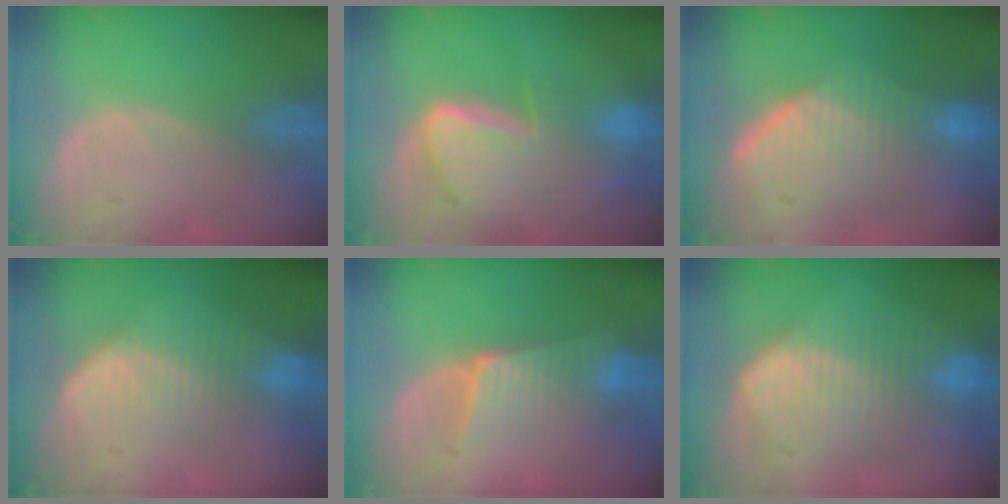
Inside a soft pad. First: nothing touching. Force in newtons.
{"total": 9.8, "press": 8.2, "slide": 5.3}
{"total": 9.7, "press": 9.0, "slide": 3.6}
{"total": 7.2, "press": 6.7, "slide": 2.7}
{"total": 6.5, "press": 5.8, "slide": 2.9}
{"total": 10.0, "press": 10.0, "slide": 0.4}